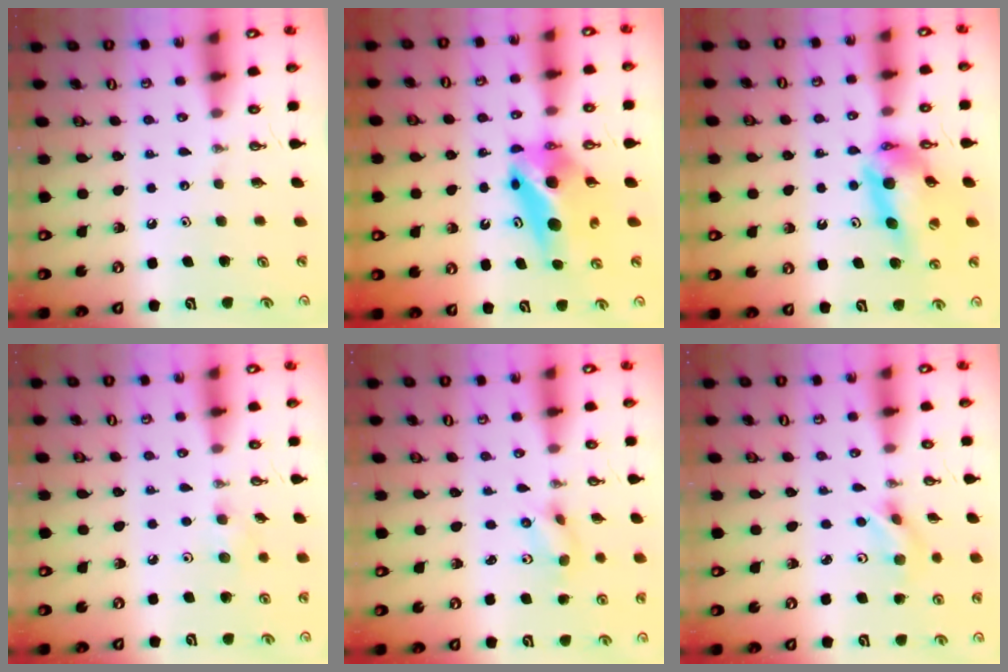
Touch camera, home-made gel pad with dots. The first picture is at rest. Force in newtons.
{"total": 9.2, "press": 6.0, "slide": 6.9}
{"total": 12.8, "press": 12.8, "slide": 1.2}
{"total": 5.0, "press": 4.8, "slide": 1.4}
{"total": 2.1, "press": 1.9, "slide": 0.9}
{"total": 3.9, "press": 3.2, "slide": 2.2}